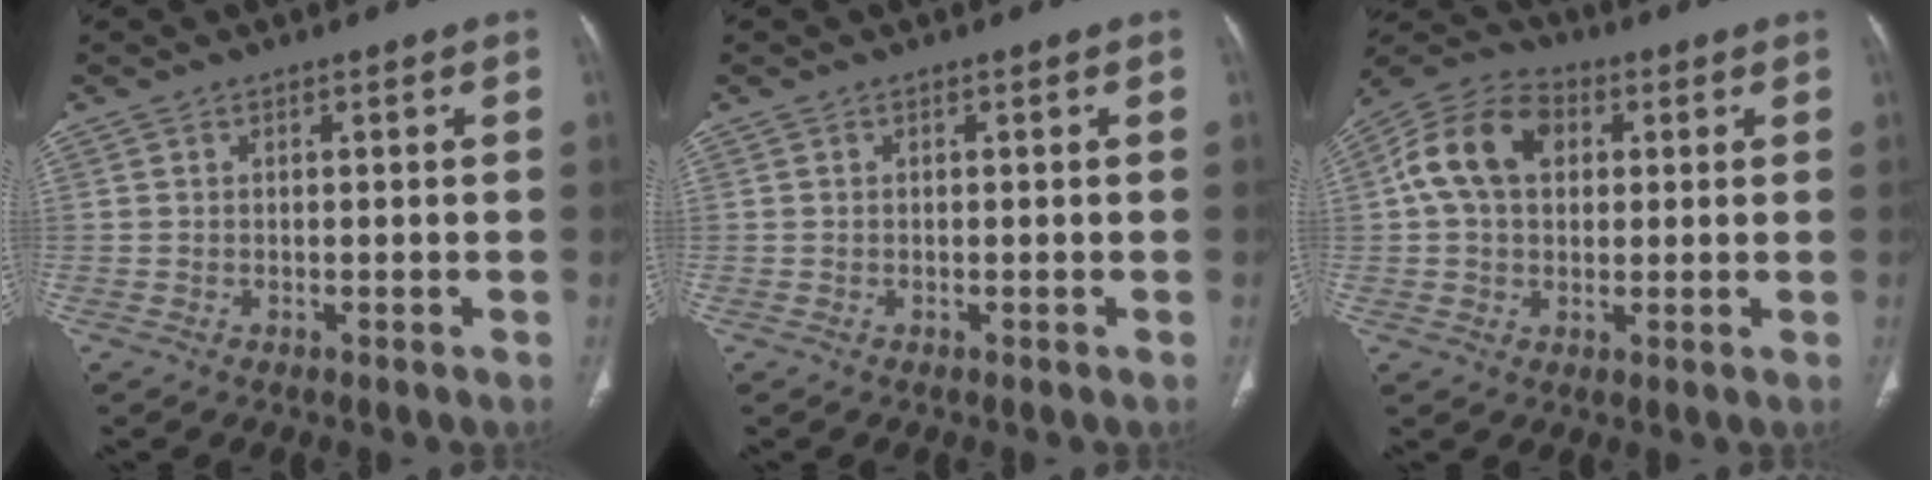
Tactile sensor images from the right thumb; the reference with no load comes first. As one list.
[{"total": 0.0}, {"total": 12.7, "force": [2.7, 9.0, 8.6], "torque": [-0.147, 0.022, 0.039]}]